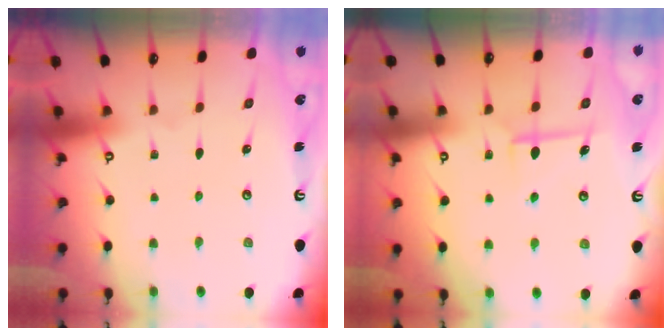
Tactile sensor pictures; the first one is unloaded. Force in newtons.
{"total": 5.8, "press": 5.8, "slide": 0.5}